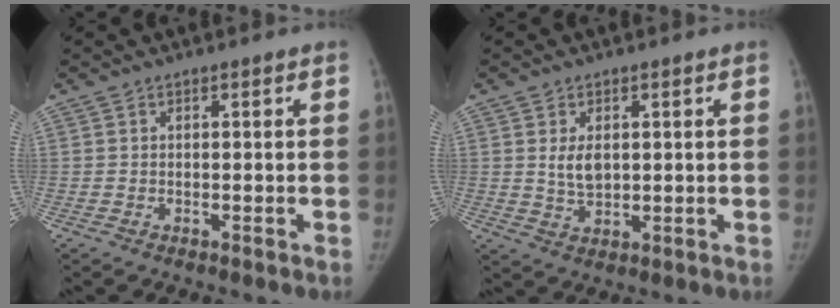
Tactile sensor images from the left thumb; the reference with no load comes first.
{"total": 4.4, "force": [0.9, 2.7, 3.3], "torque": [-0.050, -0.010, 0.022]}